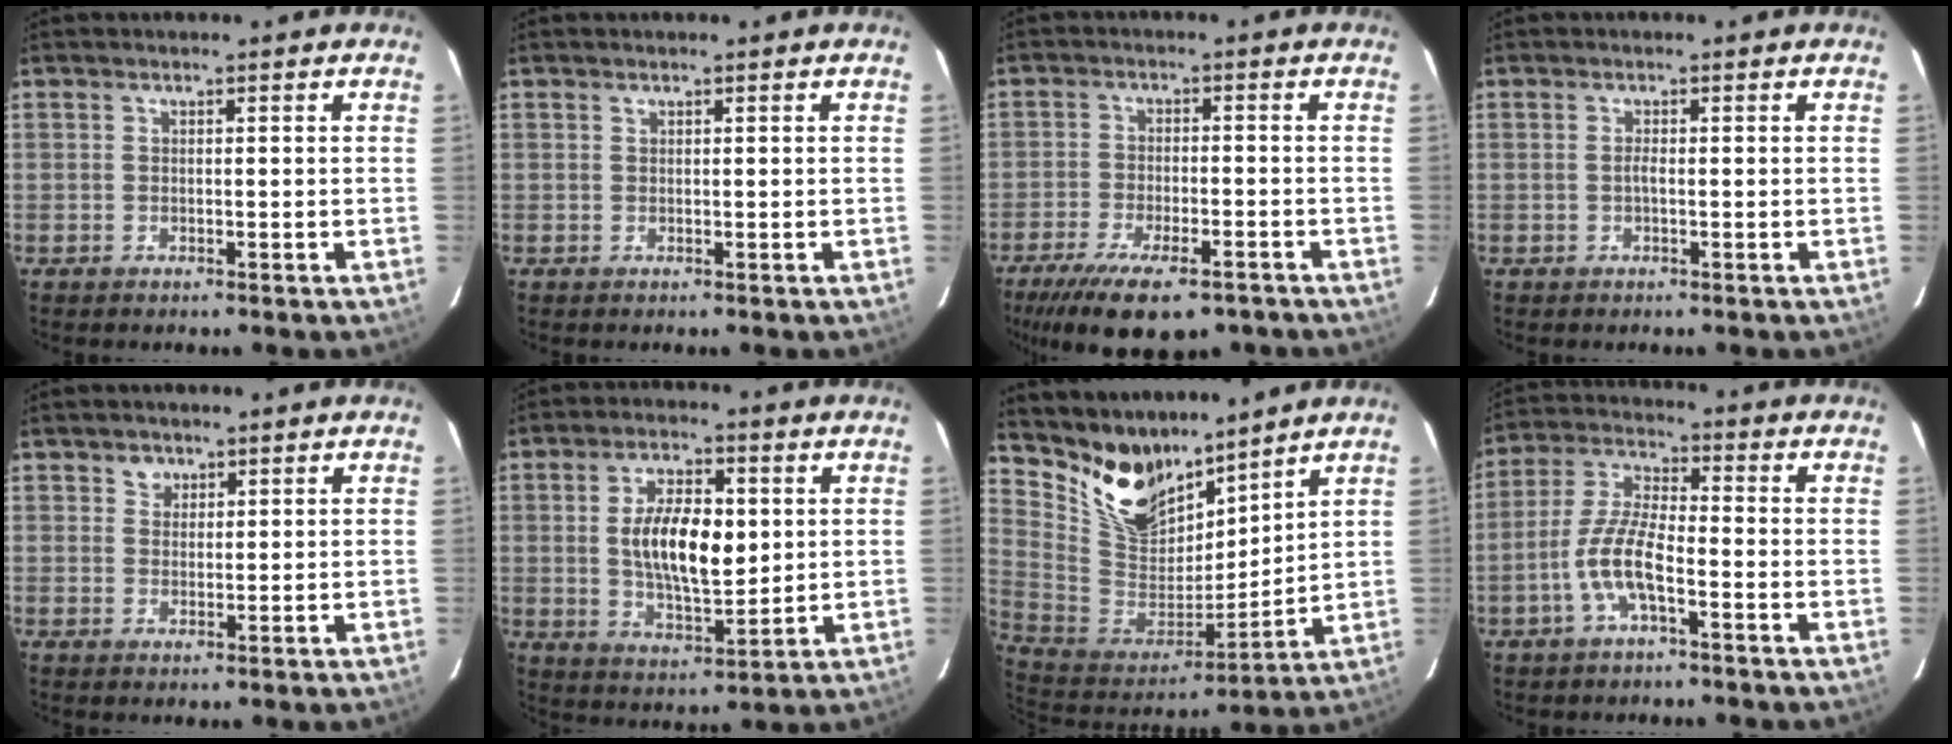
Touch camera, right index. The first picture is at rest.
{"total": 0.0}
{"total": 15.8, "force": [-11.3, 5.4, 9.7], "torque": [-0.202, -0.043, -0.175]}
{"total": 0.8, "force": [-0.2, 0.0, 0.7], "torque": [-0.014, 0.001, -0.006]}
{"total": 2.3, "force": [1.3, 1.9, 0.2], "torque": [0.006, 0.010, 0.022]}
{"total": 12.3, "force": [1.5, 5.5, 10.8], "torque": [-0.198, 0.003, 0.034]}
{"total": 16.0, "force": [12.4, 8.3, 5.8], "torque": [-0.136, 0.000, 0.248]}
{"total": 11.2, "force": [-4.7, 2.9, 9.8], "torque": [-0.213, 0.000, -0.093]}